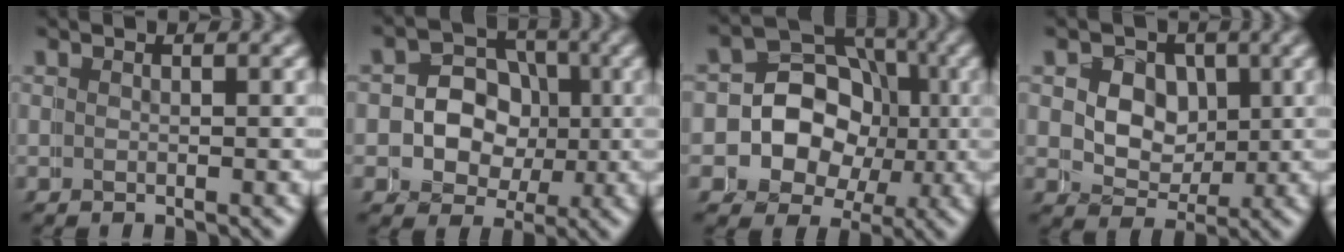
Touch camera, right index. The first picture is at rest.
{"total": 4.3, "force": [-0.1, 4.3, 0.4], "torque": [-0.009, -0.015, -0.007]}
{"total": 8.9, "force": [-0.1, 8.3, 3.2], "torque": [-0.073, -0.026, -0.007]}
{"total": 4.5, "force": [1.5, 4.0, 1.3], "torque": [-0.021, -0.017, 0.027]}